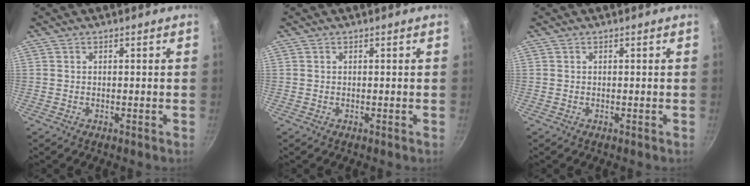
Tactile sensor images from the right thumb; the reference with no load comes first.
{"total": 0.0}
{"total": 0.0}